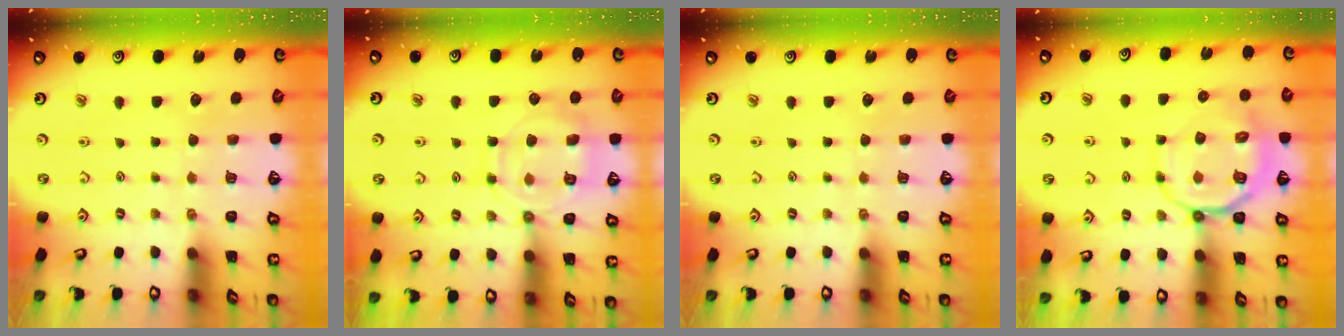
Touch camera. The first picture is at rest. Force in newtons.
{"total": 12.3, "press": 12.2, "slide": 1.4}
{"total": 0.0}
{"total": 11.9, "press": 11.7, "slide": 2.4}